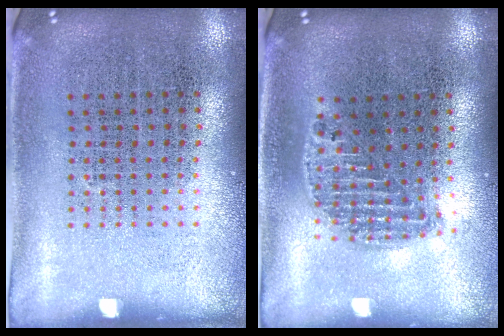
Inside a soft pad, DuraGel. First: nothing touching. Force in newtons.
{"total": 1.2, "press": 1.1, "slide": 0.5}